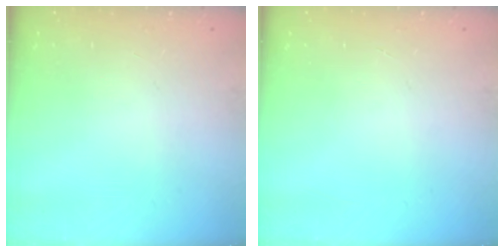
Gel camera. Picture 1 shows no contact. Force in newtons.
{"total": 0.0}